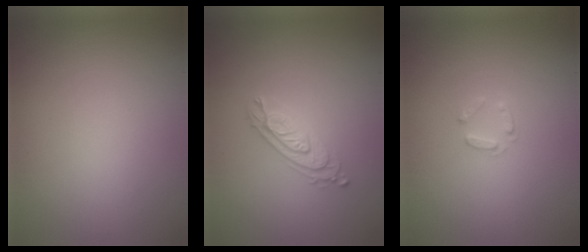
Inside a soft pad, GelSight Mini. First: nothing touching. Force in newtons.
{"total": 2.6, "press": 2.3, "slide": 1.3}
{"total": 1.1, "press": 1.1, "slide": 0.2}